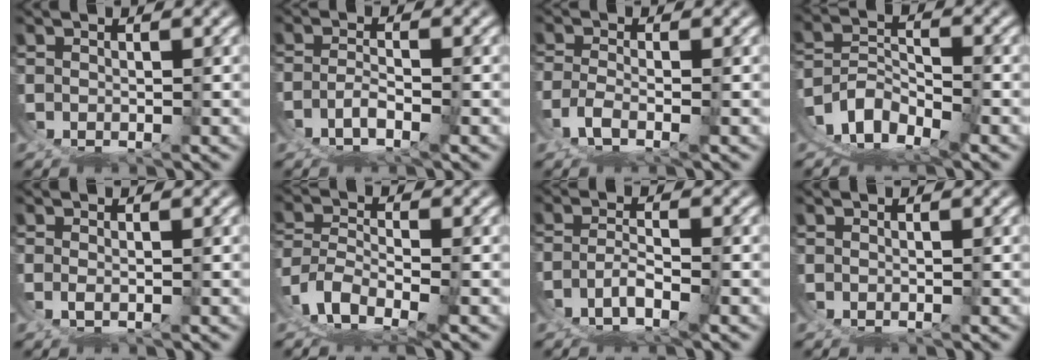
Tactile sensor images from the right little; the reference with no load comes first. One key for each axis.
{"total": 2.8, "fx": -2.1, "fy": -0.5, "fz": 1.8, "tx": -0.019, "ty": -0.003, "tz": -0.035}
{"total": 2.7, "fx": -1.3, "fy": -1.1, "fz": 2.1, "tx": -0.035, "ty": -0.008, "tz": -0.019}
{"total": 10.7, "fx": -5.2, "fy": 8.0, "fz": 4.8, "tx": -0.112, "ty": -0.034, "tz": -0.089}
{"total": 1.3, "fx": 0.1, "fy": -1.2, "fz": 0.4, "tx": -0.011, "ty": -0.005, "tz": 0.007}
{"total": 7.3, "fx": -3.3, "fy": 4.8, "fz": 4.4, "tx": -0.109, "ty": -0.038, "tz": -0.050}
{"total": 3.9, "fx": -3.0, "fy": 0.5, "fz": 2.4, "tx": -0.030, "ty": -0.008, "tz": -0.049}
{"total": 0.0}